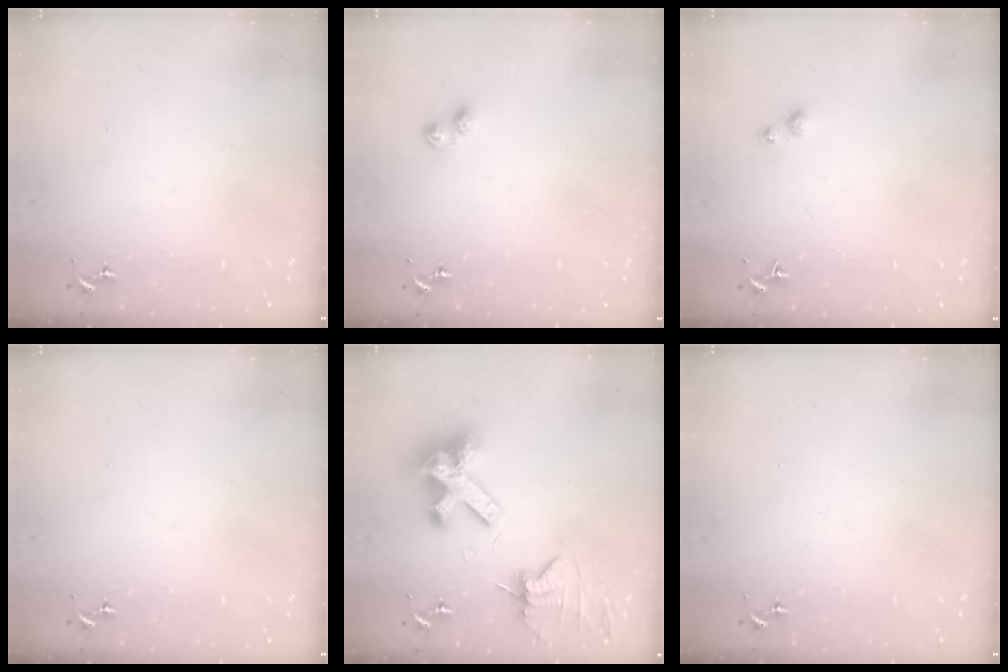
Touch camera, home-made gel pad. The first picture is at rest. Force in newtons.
{"total": 3.3, "press": 3.3, "slide": 0.4}
{"total": 2.9, "press": 2.8, "slide": 0.4}
{"total": 0.0}
{"total": 13.8, "press": 13.6, "slide": 1.9}
{"total": 0.0}